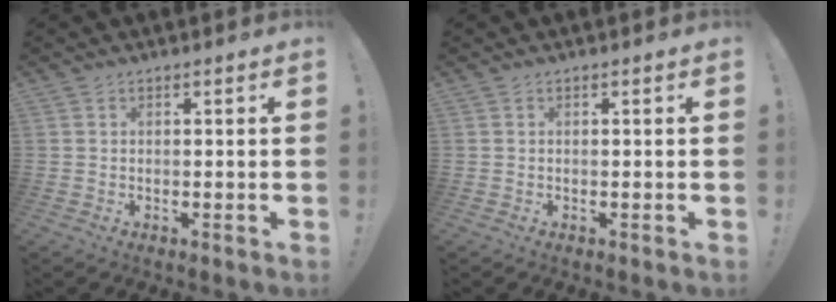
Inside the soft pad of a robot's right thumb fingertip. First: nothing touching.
{"total": 0.0}